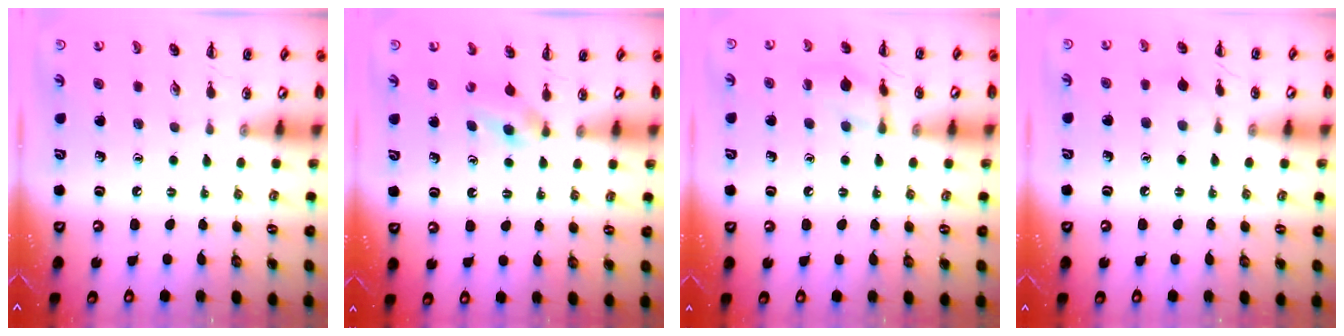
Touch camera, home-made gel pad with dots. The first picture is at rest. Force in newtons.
{"total": 3.0, "press": 2.7, "slide": 1.3}
{"total": 10.5, "press": 10.3, "slide": 1.5}
{"total": 6.0, "press": 5.6, "slide": 2.0}